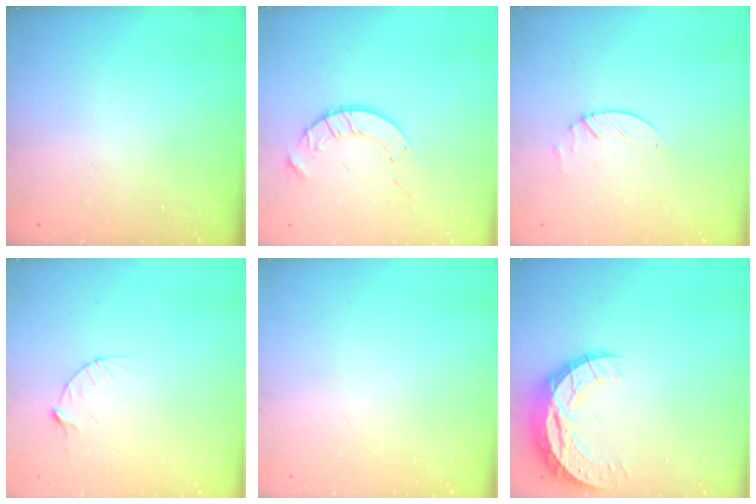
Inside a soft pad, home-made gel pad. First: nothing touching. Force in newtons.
{"total": 7.0, "press": 7.0, "slide": 0.4}
{"total": 1.9, "press": 1.9, "slide": 0.3}
{"total": 3.2, "press": 3.2, "slide": 0.3}
{"total": 0.0}
{"total": 10.9, "press": 10.9, "slide": 0.7}